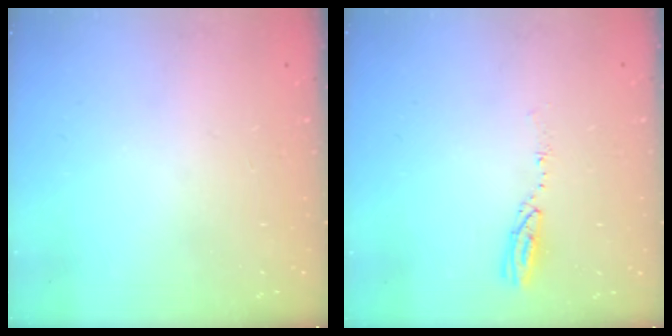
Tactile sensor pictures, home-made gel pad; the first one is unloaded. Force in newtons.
{"total": 3.5, "press": 3.5, "slide": 0.2}